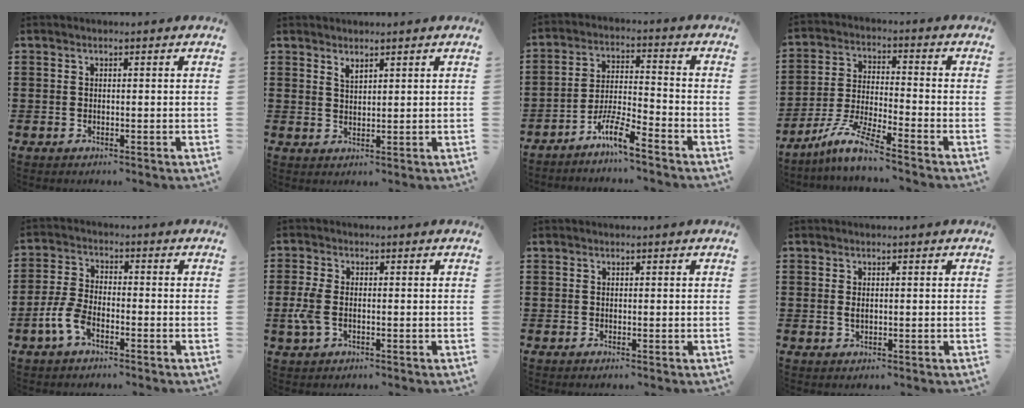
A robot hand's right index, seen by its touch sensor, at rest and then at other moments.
{"total": 1.6, "force": [1.5, 0.4, 0.4], "torque": [-0.011, 0.002, 0.027]}
{"total": 7.1, "force": [-5.6, 0.5, 4.3], "torque": [-0.091, 0.001, -0.109]}
{"total": 7.8, "force": [-6.3, 0.0, 4.6], "torque": [-0.114, -0.017, -0.132]}
{"total": 5.1, "force": [-2.8, 2.3, 3.5], "torque": [-0.094, 0.001, -0.062]}
{"total": 4.1, "force": [-0.8, 2.1, 3.4], "torque": [-0.097, -0.011, -0.024]}
{"total": 0.0}
{"total": 1.0, "force": [0.2, 0.5, 0.9], "torque": [-0.021, 0.001, 0.003]}